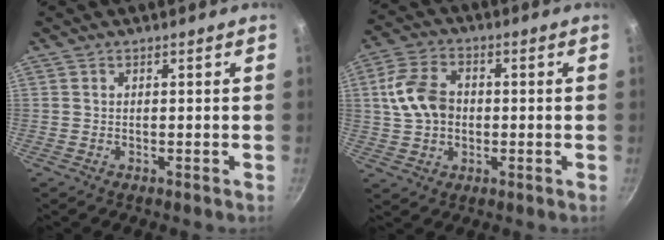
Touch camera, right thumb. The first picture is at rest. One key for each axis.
{"total": 10.2, "fx": 0.6, "fy": 7.5, "fz": 6.9, "tx": -0.121, "ty": 0.018, "tz": 0.004}